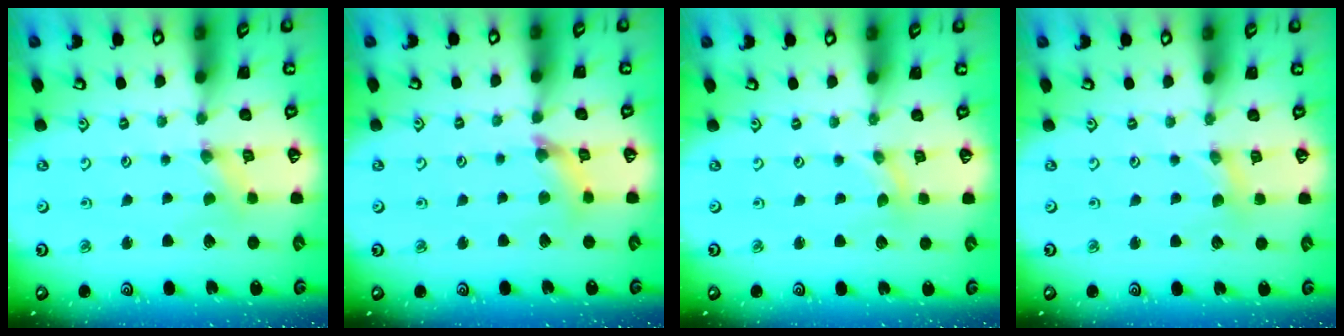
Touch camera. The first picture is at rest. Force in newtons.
{"total": 5.6, "press": 5.6, "slide": 0.4}
{"total": 0.0}
{"total": 1.4, "press": 1.4, "slide": 0.3}